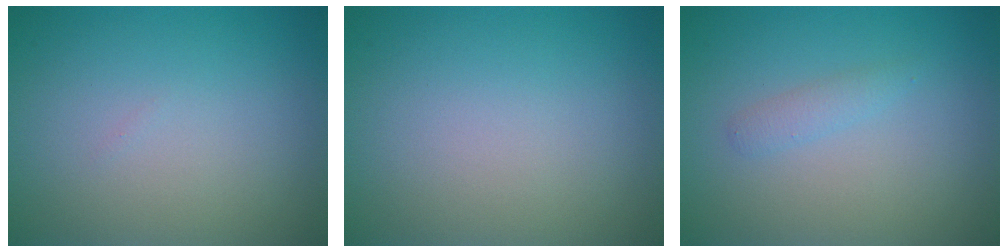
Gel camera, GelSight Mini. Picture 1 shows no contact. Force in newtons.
{"total": 0.0}
{"total": 1.1, "press": 1.1, "slide": 0.1}